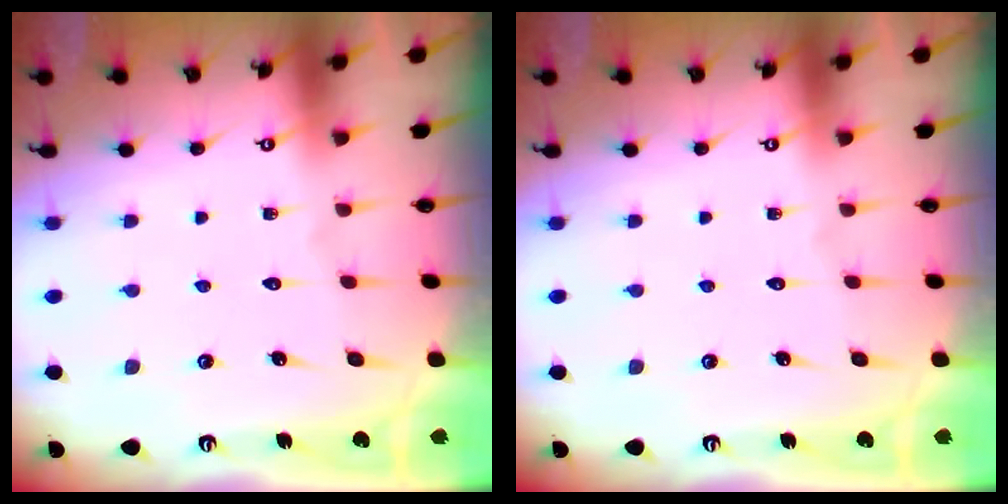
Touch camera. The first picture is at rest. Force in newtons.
{"total": 0.0}